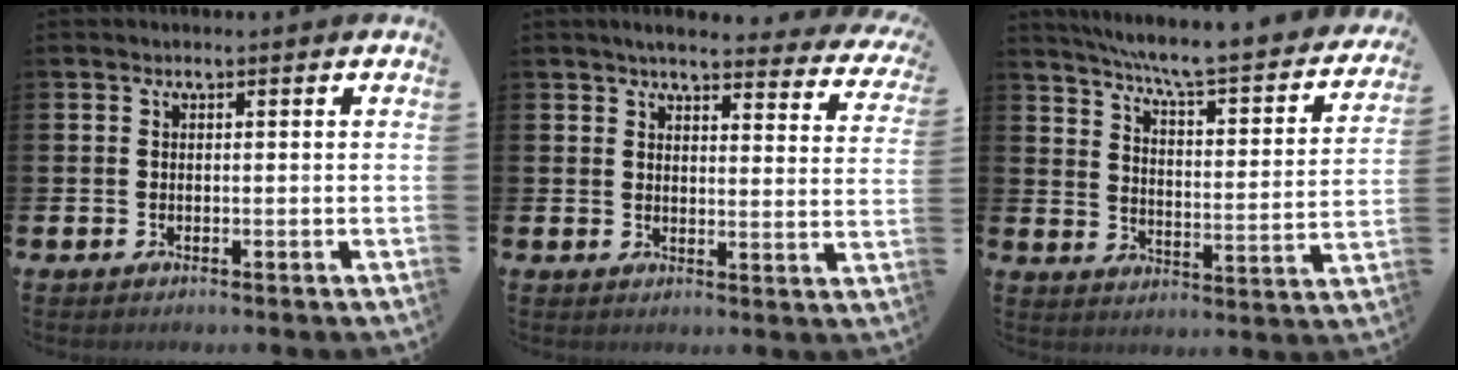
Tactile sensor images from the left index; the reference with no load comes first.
{"total": 4.2, "force": [3.9, 0.6, 1.6], "torque": [-0.034, -0.027, 0.062]}
{"total": 6.7, "force": [6.0, 0.2, 3.0], "torque": [-0.083, -0.053, 0.094]}